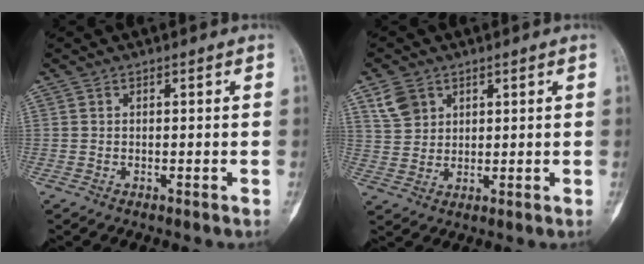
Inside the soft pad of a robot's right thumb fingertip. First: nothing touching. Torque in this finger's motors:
{"motor_torque": [0.01, 0.03, 0.04, -0.02, -0.01]}